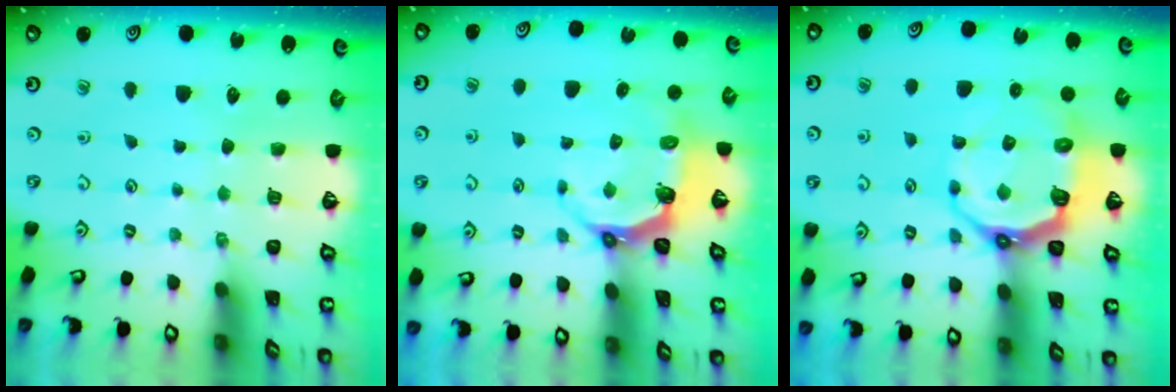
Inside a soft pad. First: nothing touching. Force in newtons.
{"total": 5.2, "press": 3.8, "slide": 3.5}
{"total": 10.0, "press": 8.7, "slide": 5.0}